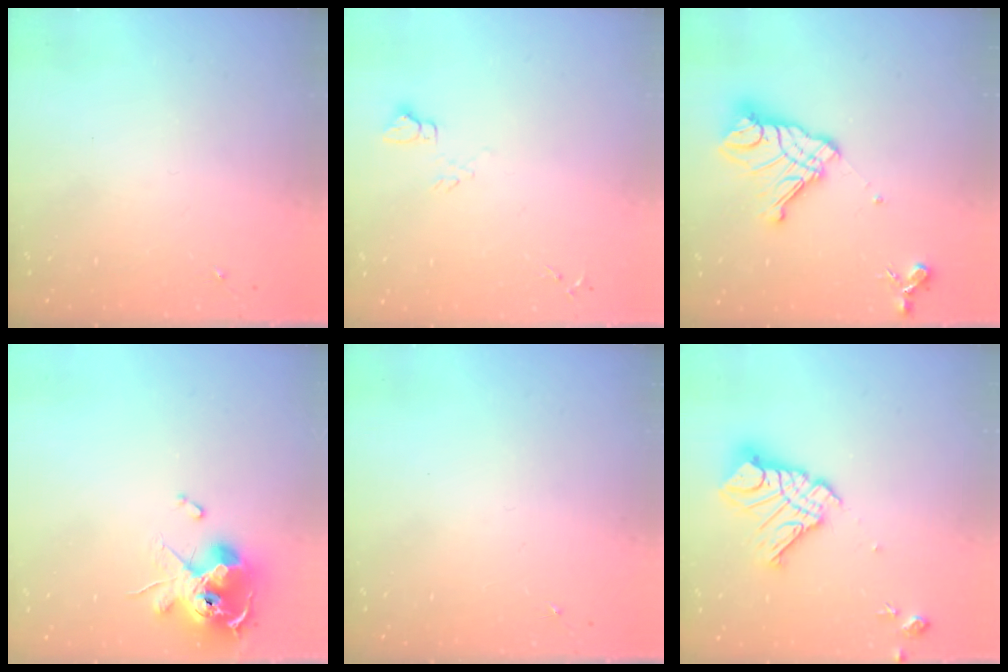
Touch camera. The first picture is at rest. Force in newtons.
{"total": 4.6, "press": 4.6, "slide": 0.5}
{"total": 15.8, "press": 15.7, "slide": 1.7}
{"total": 13.0, "press": 12.9, "slide": 1.8}
{"total": 0.0}
{"total": 15.2, "press": 15.1, "slide": 1.6}